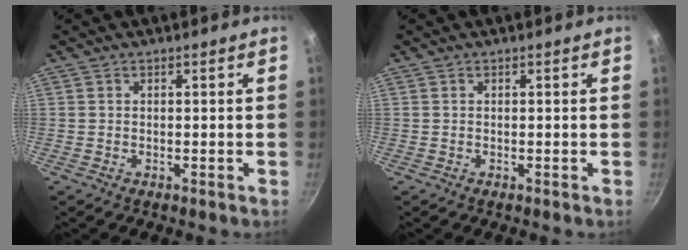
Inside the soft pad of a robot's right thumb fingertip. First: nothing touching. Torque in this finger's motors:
{"motor_torque": [0.00, 0.00, 0.00, 0.00, 0.00]}